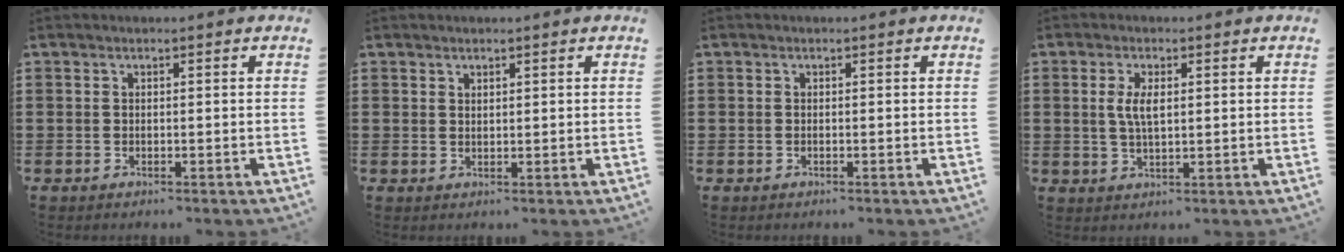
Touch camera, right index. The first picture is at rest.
{"total": 1.0, "force": [0.8, 0.5, 0.2], "torque": [-0.005, 0.002, 0.016]}
{"total": 0.0}
{"total": 3.9, "force": [0.6, 1.5, 3.6], "torque": [-0.073, 0.006, 0.009]}